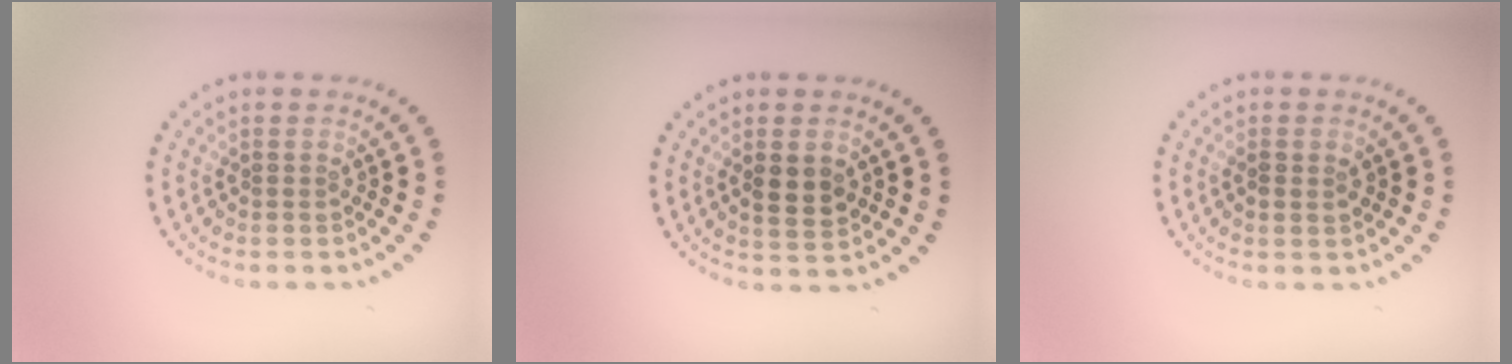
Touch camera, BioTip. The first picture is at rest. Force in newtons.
{"total": 2.6, "press": 2.6, "slide": 0.2}
{"total": 1.4, "press": 1.3, "slide": 0.4}